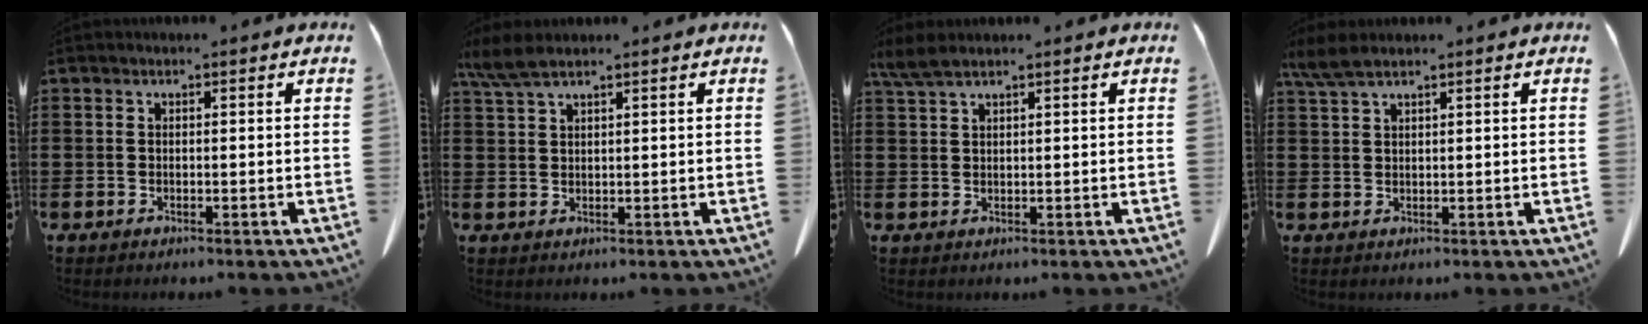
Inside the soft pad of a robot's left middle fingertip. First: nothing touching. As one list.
[{"total": 4.0, "force": [2.8, 0.8, 2.7], "torque": [-0.060, 0.004, 0.052]}, {"total": 3.0, "force": [2.2, 0.5, 2.0], "torque": [-0.045, 0.000, 0.041]}, {"total": 3.6, "force": [2.4, 0.7, 2.5], "torque": [-0.054, 0.002, 0.046]}]